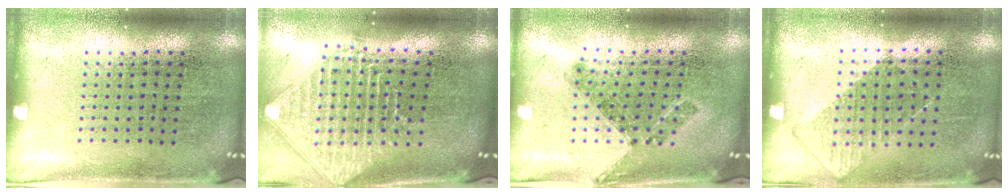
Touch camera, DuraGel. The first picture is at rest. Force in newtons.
{"total": 2.4, "press": 1.8, "slide": 1.5}
{"total": 0.8, "press": 0.8, "slide": 0.3}
{"total": 0.8, "press": 0.7, "slide": 0.4}